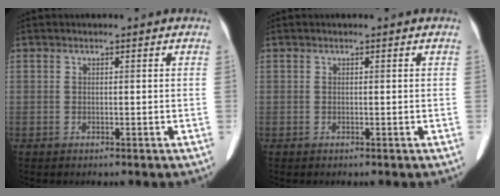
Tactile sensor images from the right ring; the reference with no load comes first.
{"total": 0.0}